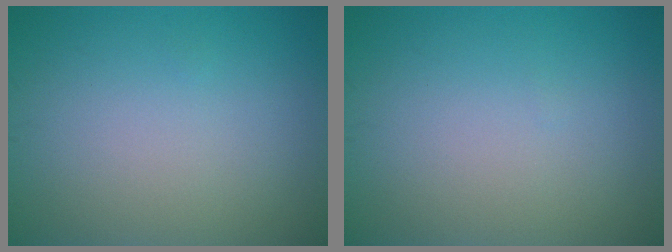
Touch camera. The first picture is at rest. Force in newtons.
{"total": 0.0}